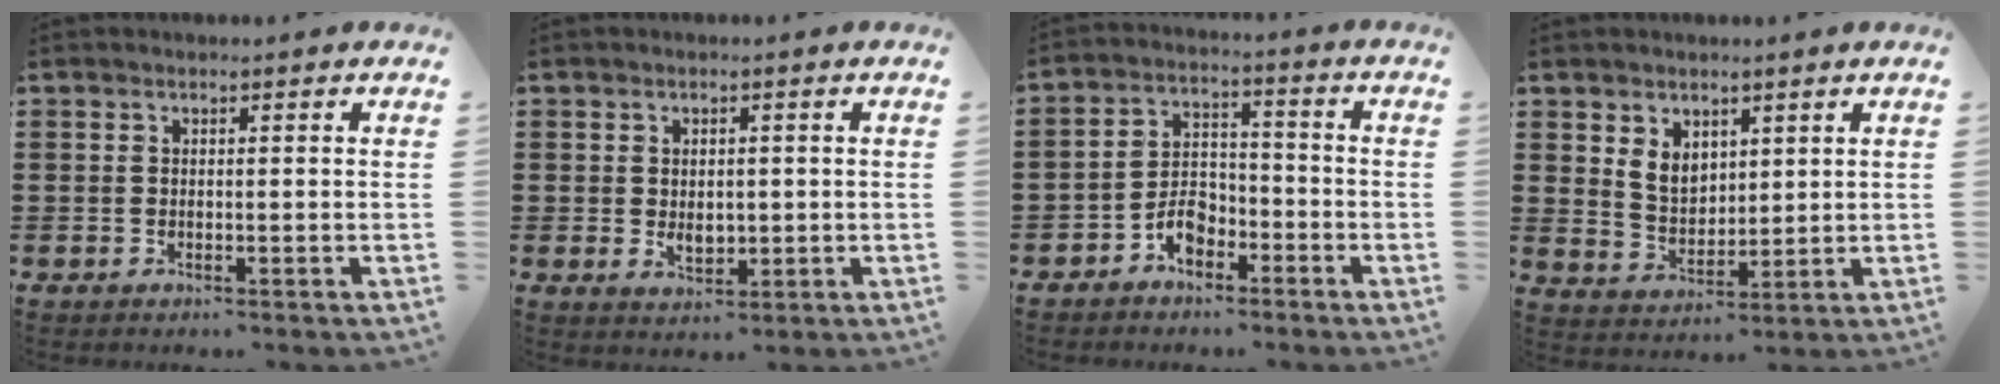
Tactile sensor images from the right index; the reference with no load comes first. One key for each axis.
{"total": 2.8, "fx": 0.0, "fy": 1.9, "fz": 2.1, "tx": -0.034, "ty": 0.003, "tz": -0.002}
{"total": 5.1, "fx": -3.1, "fy": 3.1, "fz": 2.6, "tx": -0.053, "ty": 0.012, "tz": -0.061}
{"total": 4.7, "fx": 2.5, "fy": 3.4, "fz": 2.0, "tx": -0.053, "ty": 0.010, "tz": 0.047}